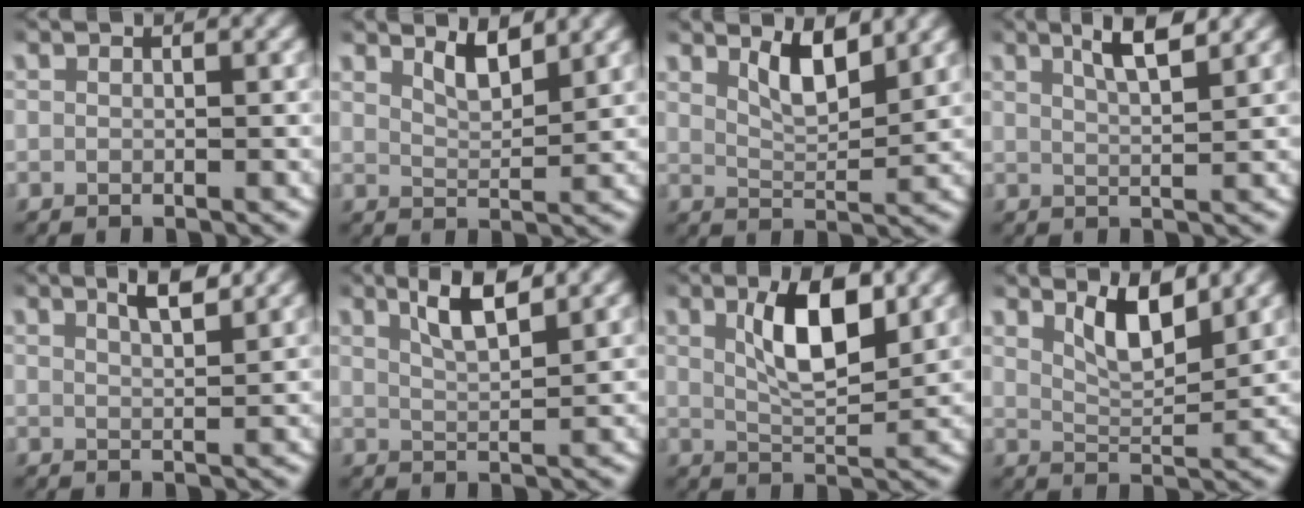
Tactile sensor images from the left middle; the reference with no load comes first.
{"total": 2.8, "force": [2.5, 0.3, 1.2], "torque": [-0.027, -0.007, 0.043]}
{"total": 3.4, "force": [2.6, 0.8, 2.0], "torque": [-0.039, -0.007, 0.047]}
{"total": 3.6, "force": [2.6, 0.2, 2.4], "torque": [-0.042, 0.008, 0.042]}
{"total": 2.8, "force": [2.3, 0.1, 1.7], "torque": [-0.025, 0.008, 0.036]}
{"total": 3.8, "force": [2.7, 0.5, 2.6], "torque": [-0.048, 0.006, 0.045]}
{"total": 5.2, "force": [2.1, 1.8, 4.5], "torque": [-0.074, 0.001, 0.038]}
{"total": 3.9, "force": [2.8, 1.0, 2.5], "torque": [-0.045, -0.006, 0.052]}